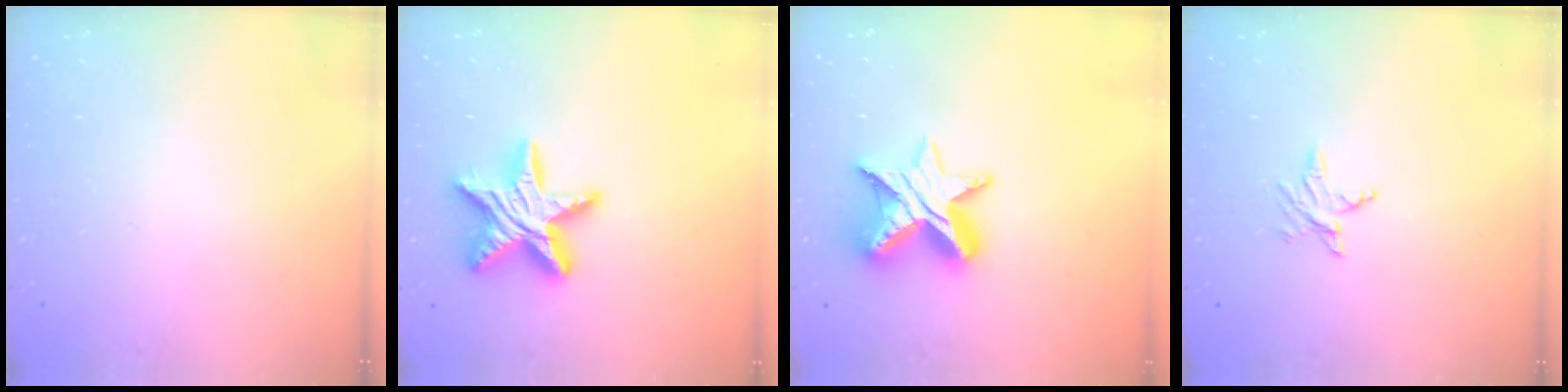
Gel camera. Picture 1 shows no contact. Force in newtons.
{"total": 16.9, "press": 16.9, "slide": 1.1}
{"total": 11.4, "press": 11.4, "slide": 0.6}
{"total": 3.4, "press": 3.4, "slide": 0.5}